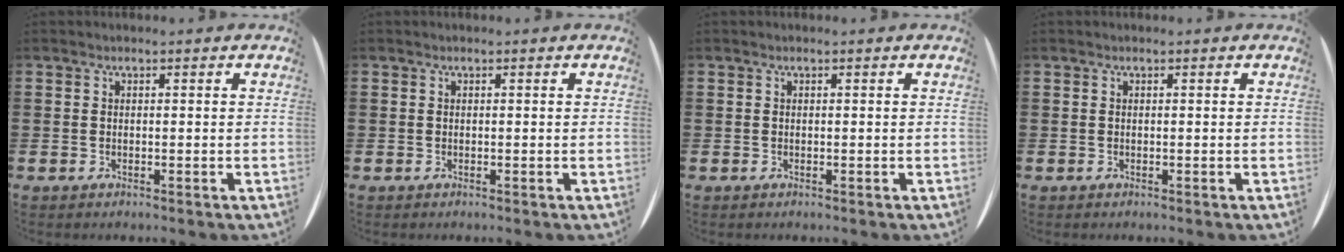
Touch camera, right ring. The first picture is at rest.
{"total": 0.0}
{"total": 0.0}
{"total": 0.0}